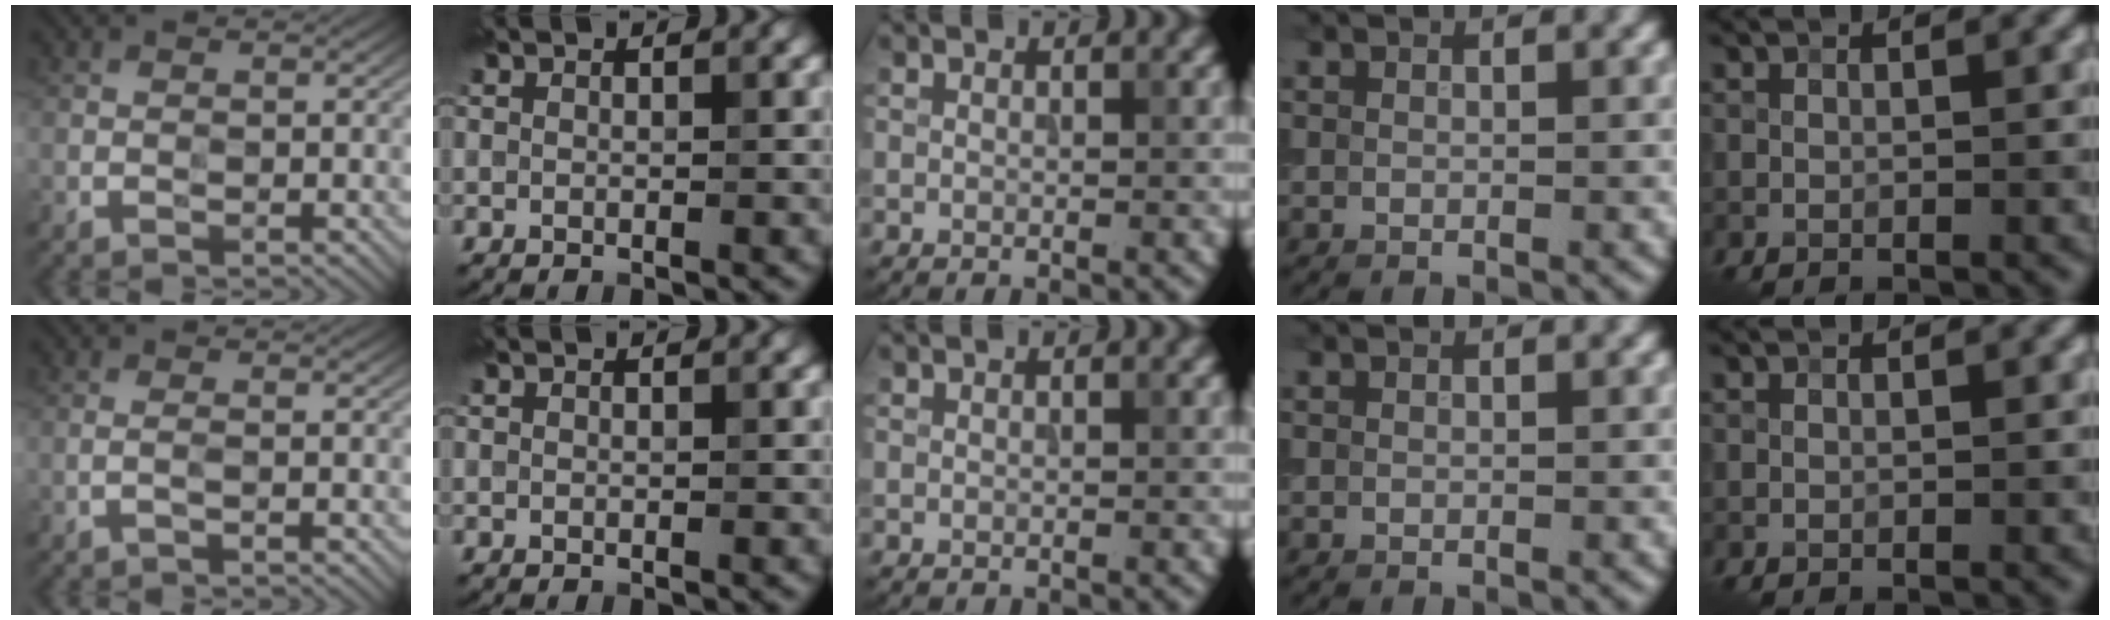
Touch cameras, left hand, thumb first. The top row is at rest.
{"thumb": {"total": 1.2, "force": [-0.4, 0.2, 1.1], "torque": [-0.020, 0.006, -0.012]}}